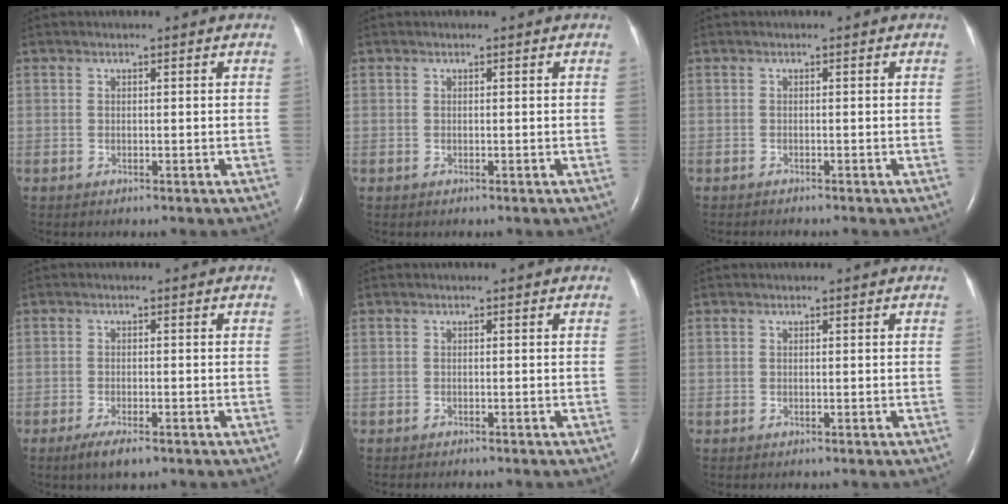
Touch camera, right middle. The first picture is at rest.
{"total": 0.0}
{"total": 0.9, "force": [-0.9, 0.0, 0.2], "torque": [-0.005, -0.002, -0.013]}
{"total": 3.4, "force": [-2.3, 0.8, 2.4], "torque": [-0.050, -0.006, -0.038]}
{"total": 2.0, "force": [-1.8, 0.1, 0.8], "torque": [-0.010, -0.002, -0.022]}
{"total": 0.0}